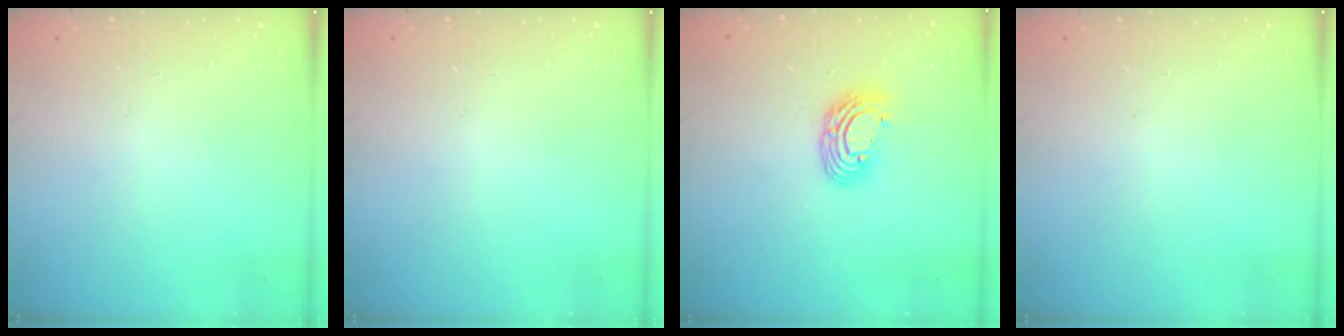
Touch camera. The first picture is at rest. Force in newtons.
{"total": 0.0}
{"total": 9.5, "press": 9.5, "slide": 0.7}
{"total": 0.0}